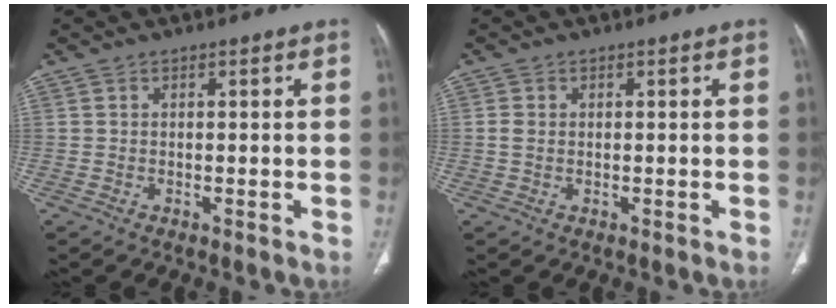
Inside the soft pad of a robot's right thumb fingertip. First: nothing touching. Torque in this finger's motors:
{"motor_torque": [-0.10, -0.11, -0.27, 0.05, -0.04]}